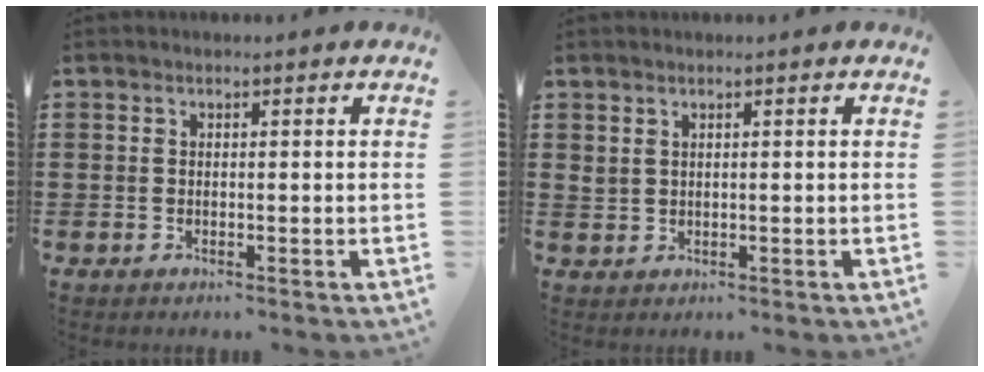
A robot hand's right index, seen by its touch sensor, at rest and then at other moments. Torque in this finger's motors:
{"motor_torque": [0.54, 0.52, 0.01, 0.01]}